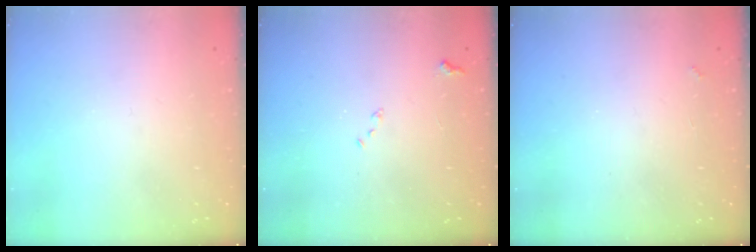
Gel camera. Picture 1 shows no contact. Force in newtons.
{"total": 7.8, "press": 7.8, "slide": 1.0}
{"total": 1.4, "press": 1.3, "slide": 0.4}